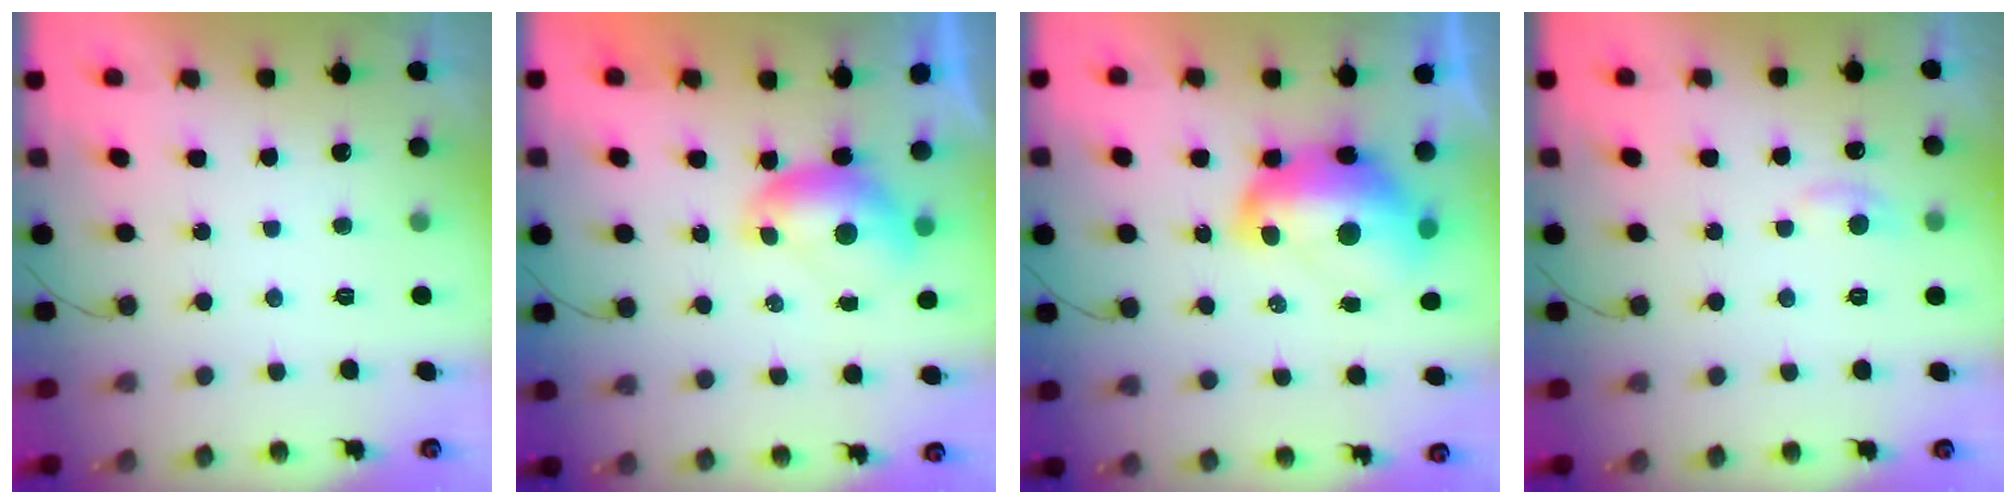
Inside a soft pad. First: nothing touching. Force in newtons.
{"total": 6.5, "press": 6.5, "slide": 0.7}
{"total": 15.2, "press": 15.2, "slide": 1.2}
{"total": 4.5, "press": 4.4, "slide": 0.6}